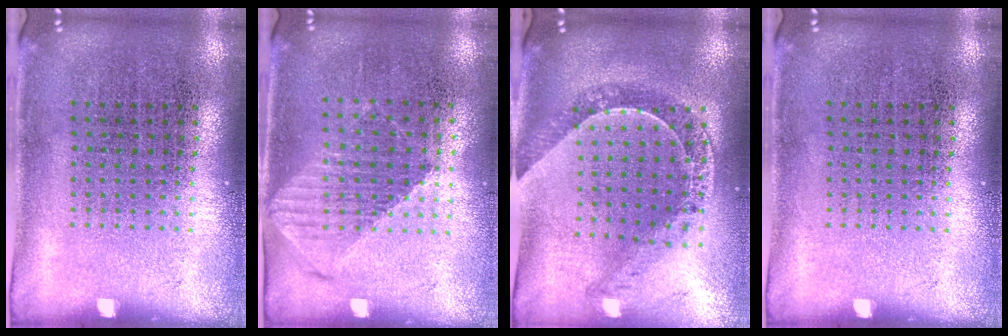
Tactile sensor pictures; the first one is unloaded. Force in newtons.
{"total": 1.2, "press": 1.1, "slide": 0.5}
{"total": 1.2, "press": 1.2, "slide": 0.3}
{"total": 0.0}